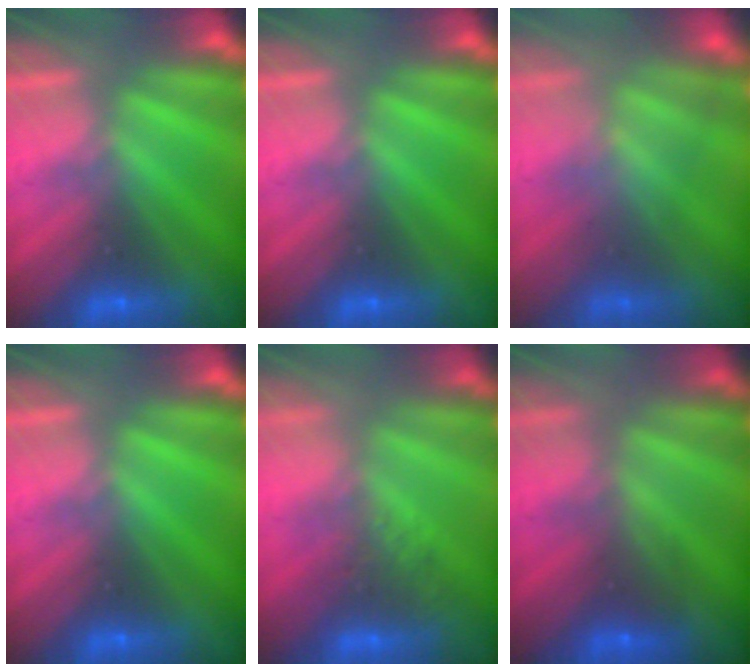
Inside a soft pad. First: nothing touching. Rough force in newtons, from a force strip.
{"total": 0.0}
{"total": 4.7}
{"total": 0.0}
{"total": 2.7}
{"total": 2.0}